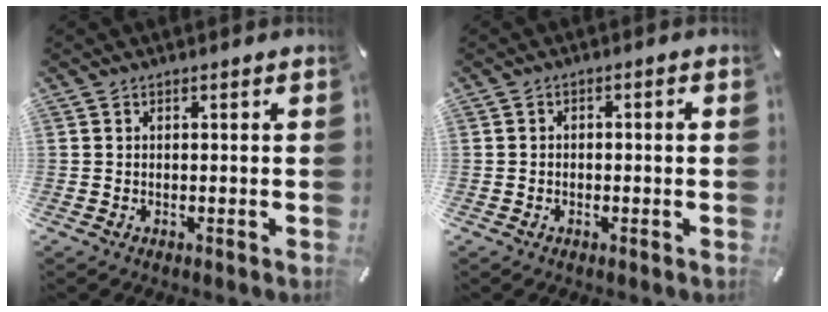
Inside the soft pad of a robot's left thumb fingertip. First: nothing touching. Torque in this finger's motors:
{"motor_torque": [-0.04, -0.26, 0.12, 0.20, -0.07]}